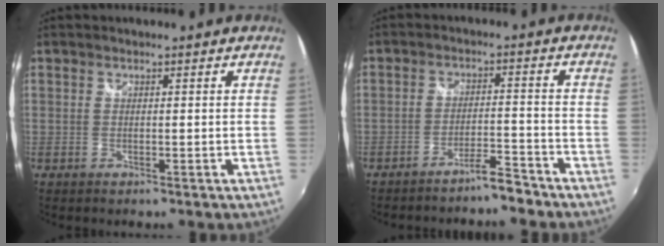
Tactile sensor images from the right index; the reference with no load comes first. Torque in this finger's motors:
{"motor_torque": [0.11, -0.12, 0.09, 0.00]}